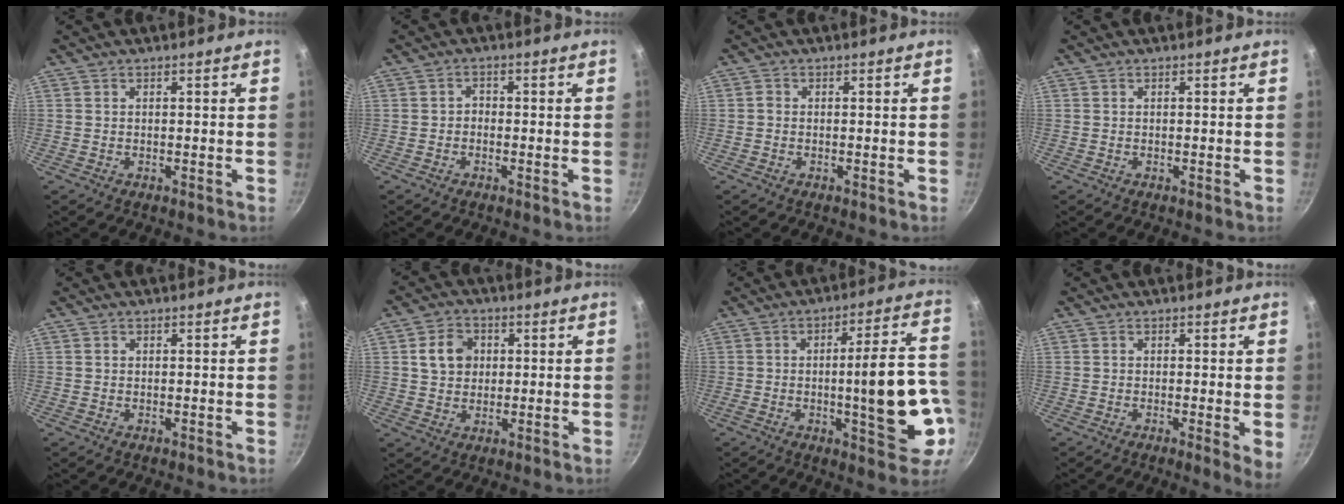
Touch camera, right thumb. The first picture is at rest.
{"total": 1.4, "force": [-0.6, 1.1, 0.7], "torque": [-0.005, 0.010, -0.013]}
{"total": 0.7, "force": [-0.2, 0.6, 0.3], "torque": [-0.003, 0.002, -0.007]}
{"total": 0.0}
{"total": 0.5, "force": [0.1, 0.5, 0.2], "torque": [0.000, 0.003, 0.002]}
{"total": 7.0, "force": [1.5, 5.8, 3.6], "torque": [-0.041, 0.008, 0.019]}
{"total": 17.2, "force": [-3.3, 4.7, 16.2], "torque": [-0.205, 0.030, -0.039]}
{"total": 3.6, "force": [0.0, 0.9, 3.5], "torque": [-0.039, -0.013, -0.005]}